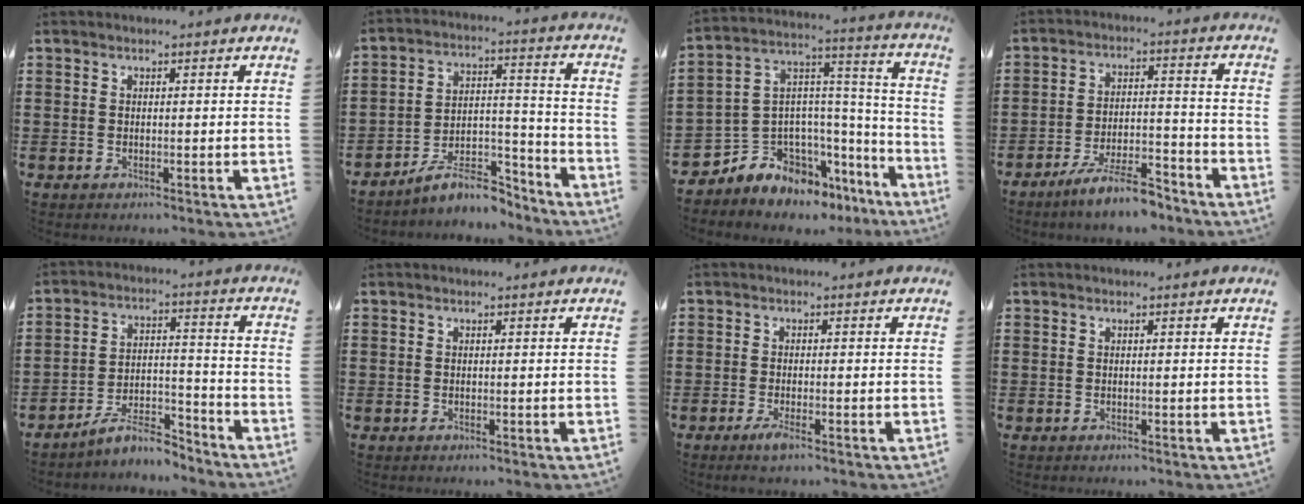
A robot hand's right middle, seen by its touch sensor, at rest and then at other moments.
{"total": 8.5, "force": [-7.5, 2.4, 3.2], "torque": [-0.051, 0.020, -0.142]}
{"total": 6.5, "force": [-5.2, 3.8, -0.5], "torque": [-0.023, -0.016, -0.106]}
{"total": 8.2, "force": [-6.6, 1.2, 4.6], "torque": [-0.088, 0.004, -0.124]}
{"total": 7.6, "force": [-7.0, 1.6, 2.4], "torque": [-0.038, 0.016, -0.133]}
{"total": 0.0}
{"total": 2.2, "force": [-1.0, 0.3, 2.0], "torque": [-0.048, -0.011, -0.021]}
{"total": 0.0}